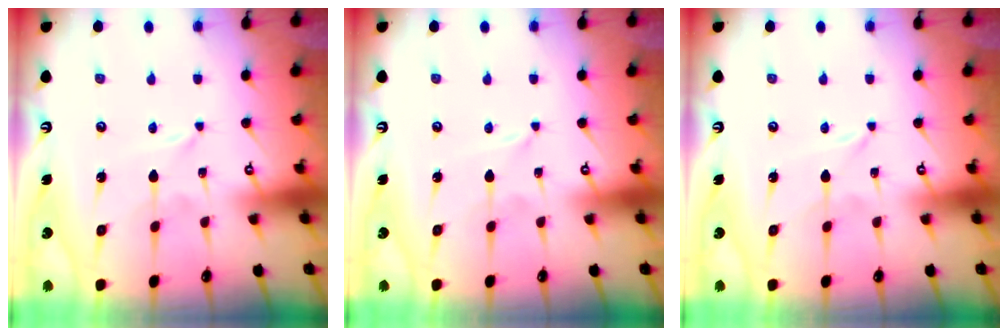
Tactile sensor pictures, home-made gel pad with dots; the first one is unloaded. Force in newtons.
{"total": 0.0}
{"total": 0.0}